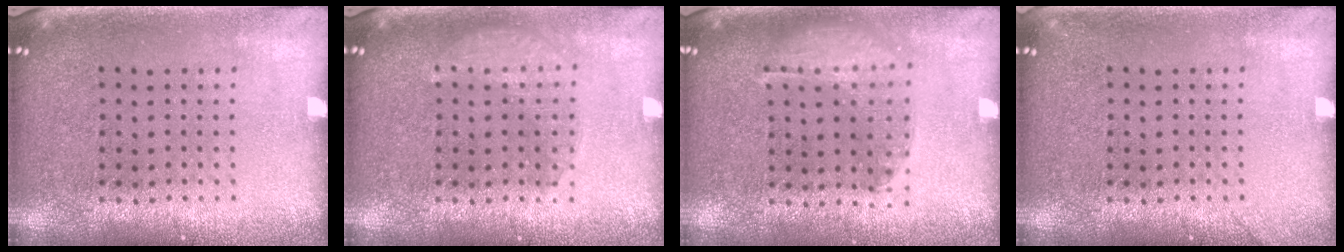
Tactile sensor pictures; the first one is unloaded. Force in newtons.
{"total": 1.7, "press": 1.7, "slide": 0.4}
{"total": 1.3, "press": 1.2, "slide": 0.4}
{"total": 0.7, "press": 0.7, "slide": 0.1}